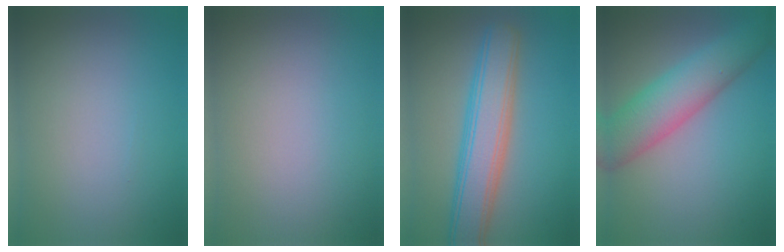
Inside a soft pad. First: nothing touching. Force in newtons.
{"total": 0.0}
{"total": 6.9, "press": 6.9, "slide": 0.2}
{"total": 6.7, "press": 6.7, "slide": 0.4}